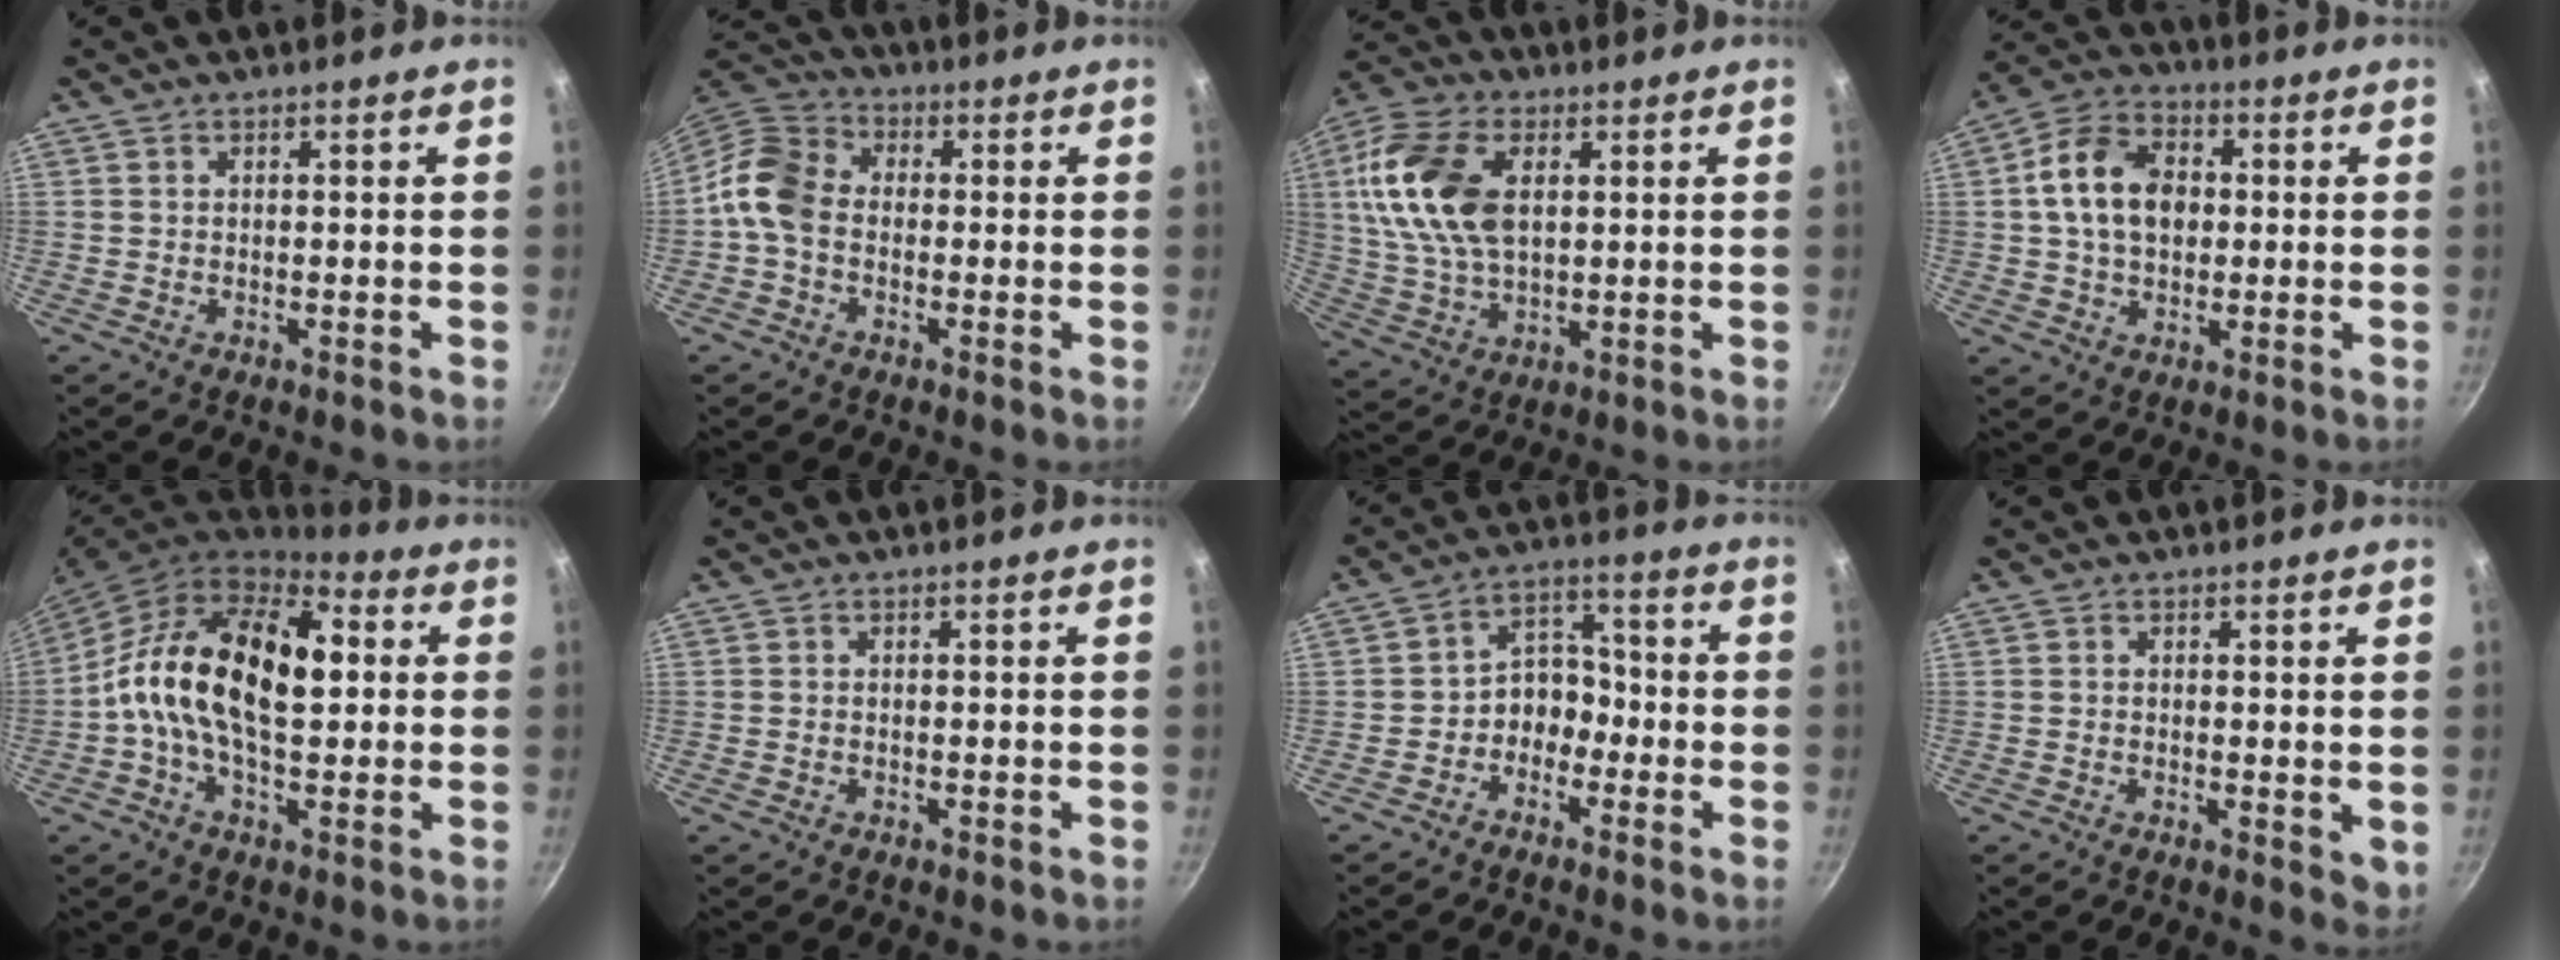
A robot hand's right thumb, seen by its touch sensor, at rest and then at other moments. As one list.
[{"total": 8.6, "force": [-1.4, 6.4, 5.5], "torque": [-0.094, 0.028, -0.051]}, {"total": 16.6, "force": [3.5, 10.0, 12.7], "torque": [-0.239, 0.000, 0.066]}, {"total": 12.2, "force": [1.1, 8.8, 8.5], "torque": [-0.129, 0.017, 0.007]}, {"total": 20.2, "force": [1.6, 11.4, 16.6], "torque": [-0.261, 0.024, 0.002]}, {"total": 0.0}, {"total": 6.4, "force": [-2.7, 4.9, 3.1], "torque": [-0.005, 0.047, -0.056]}, {"total": 3.2, "force": [0.2, 1.5, 2.8], "torque": [-0.035, -0.008, 0.003]}]